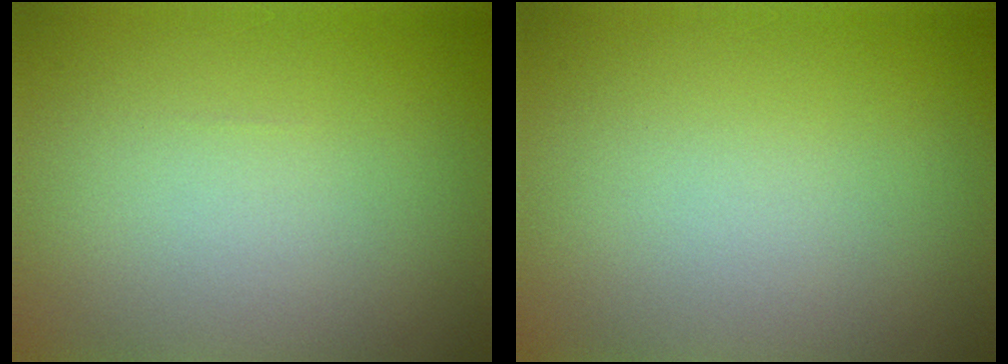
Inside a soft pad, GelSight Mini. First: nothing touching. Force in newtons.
{"total": 0.0}